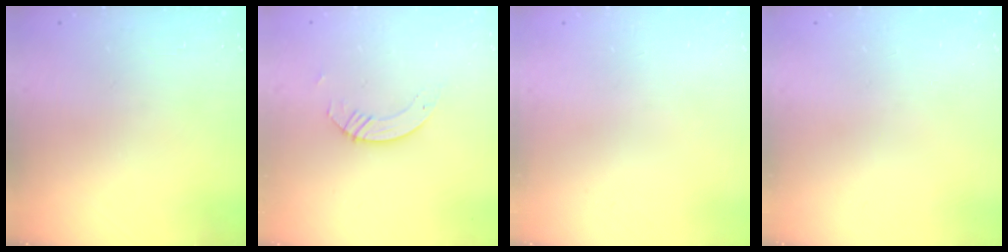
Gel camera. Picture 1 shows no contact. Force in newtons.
{"total": 2.8, "press": 2.8, "slide": 0.2}
{"total": 0.0}
{"total": 0.0}